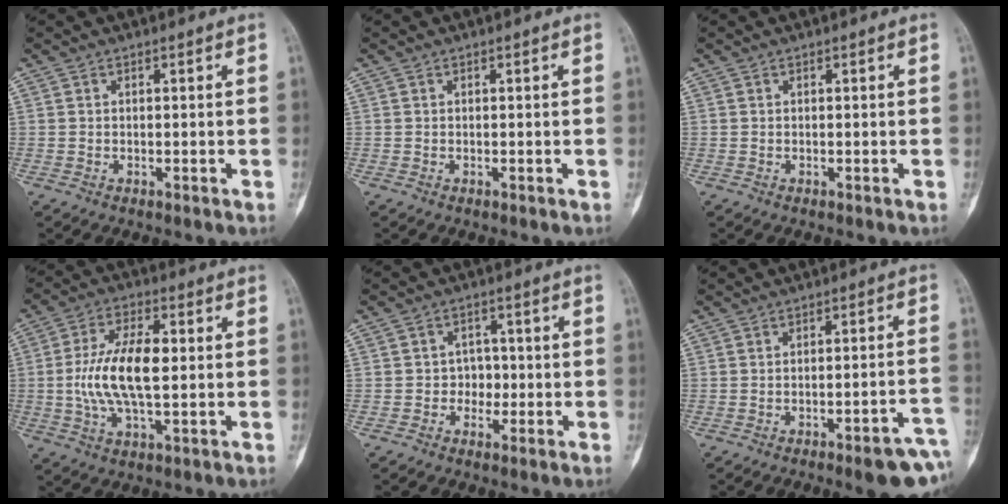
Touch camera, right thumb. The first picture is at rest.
{"total": 0.0}
{"total": 0.0}
{"total": 12.7, "force": [0.2, 5.6, 11.4], "torque": [-0.225, 0.011, 0.002]}
{"total": 4.1, "force": [-0.8, 3.7, 1.7], "torque": [0.009, 0.014, -0.020]}
{"total": 8.3, "force": [-4.7, 2.3, 6.5], "torque": [-0.069, 0.029, -0.051]}